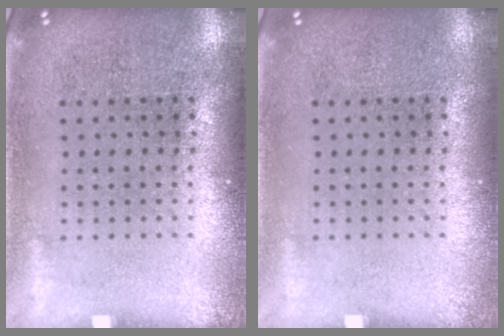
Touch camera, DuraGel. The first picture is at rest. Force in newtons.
{"total": 0.0}